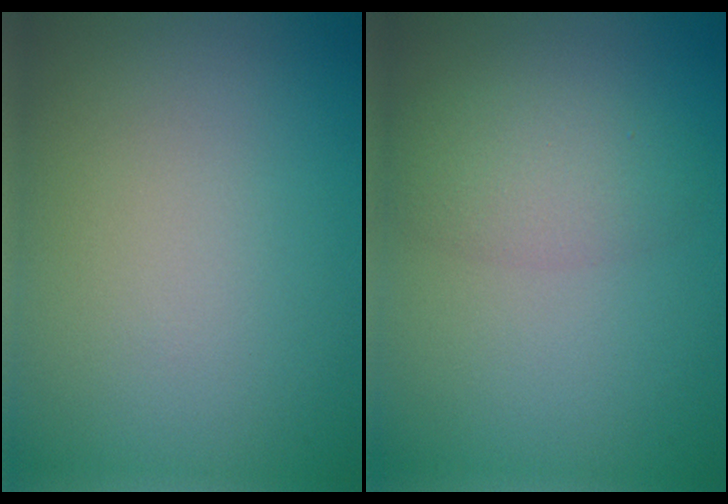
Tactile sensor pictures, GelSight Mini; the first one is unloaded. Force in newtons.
{"total": 2.9, "press": 2.9, "slide": 0.2}